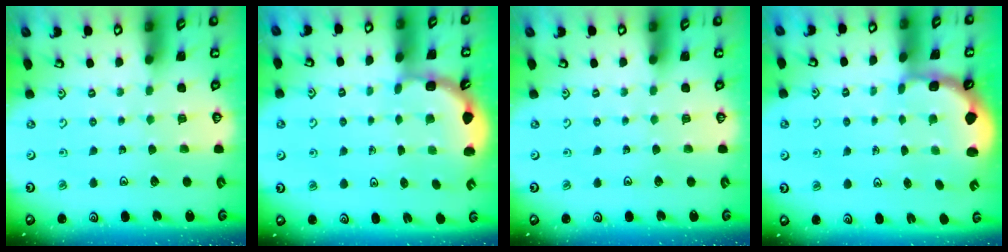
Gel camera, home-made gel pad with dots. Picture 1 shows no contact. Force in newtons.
{"total": 2.8, "press": 2.8, "slide": 0.6}
{"total": 0.0}
{"total": 2.2, "press": 1.9, "slide": 1.1}